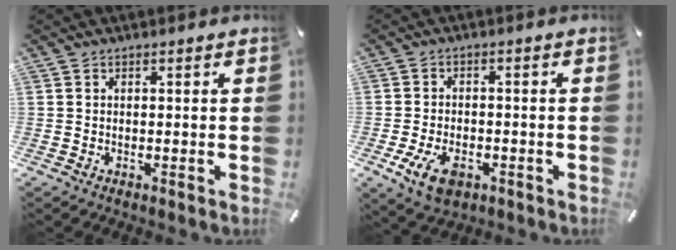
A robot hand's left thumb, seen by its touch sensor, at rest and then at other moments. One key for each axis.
{"total": 7.5, "fx": -3.3, "fy": 4.8, "fz": 4.8, "tx": -0.104, "ty": 0.010, "tz": -0.059}